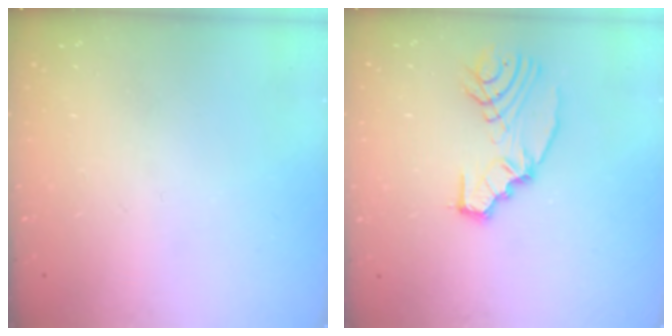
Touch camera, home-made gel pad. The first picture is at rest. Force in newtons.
{"total": 10.8, "press": 10.1, "slide": 3.8}